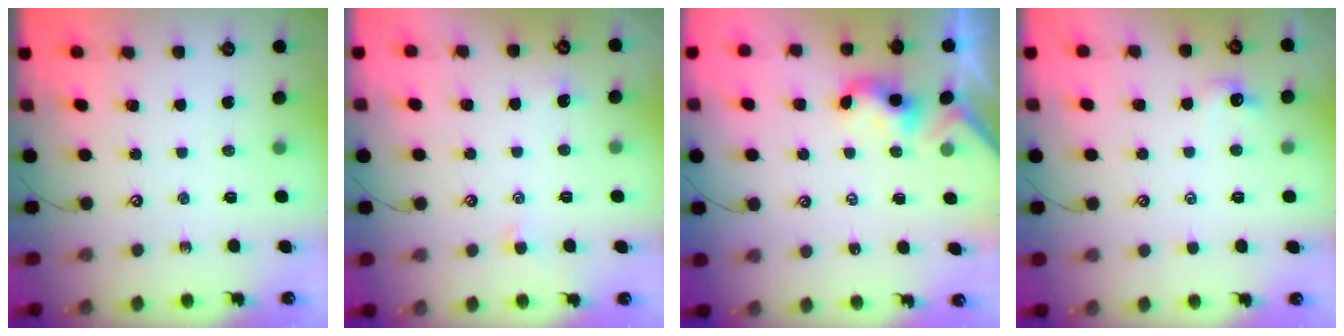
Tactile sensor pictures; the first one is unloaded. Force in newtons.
{"total": 0.0}
{"total": 2.4, "press": 2.4, "slide": 0.2}
{"total": 1.0, "press": 0.8, "slide": 0.6}